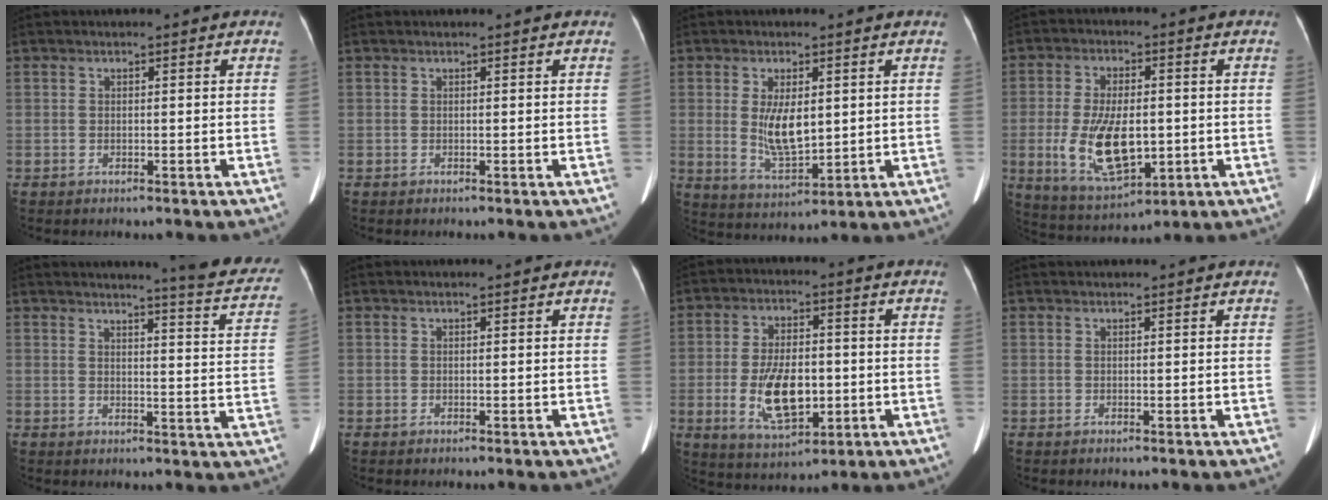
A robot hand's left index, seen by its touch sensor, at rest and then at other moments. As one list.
[{"total": 0.7, "force": [0.6, 0.0, 0.2], "torque": [-0.007, 0.005, 0.009]}, {"total": 7.1, "force": [1.2, 2.8, 6.5], "torque": [-0.126, -0.008, 0.032]}, {"total": 11.8, "force": [-1.6, 5.2, 10.5], "torque": [-0.209, -0.010, -0.013]}, {"total": 13.6, "force": [12.6, 0.1, 5.2], "torque": [-0.051, -0.067, 0.122]}, {"total": 1.1, "force": [1.0, 0.0, 0.5], "torque": [-0.008, 0.014, 0.018]}, {"total": 10.2, "force": [-1.7, 4.7, 8.9], "torque": [-0.177, -0.003, -0.021]}, {"total": 2.7, "force": [2.6, 0.0, 0.7], "torque": [-0.009, 0.028, 0.038]}]